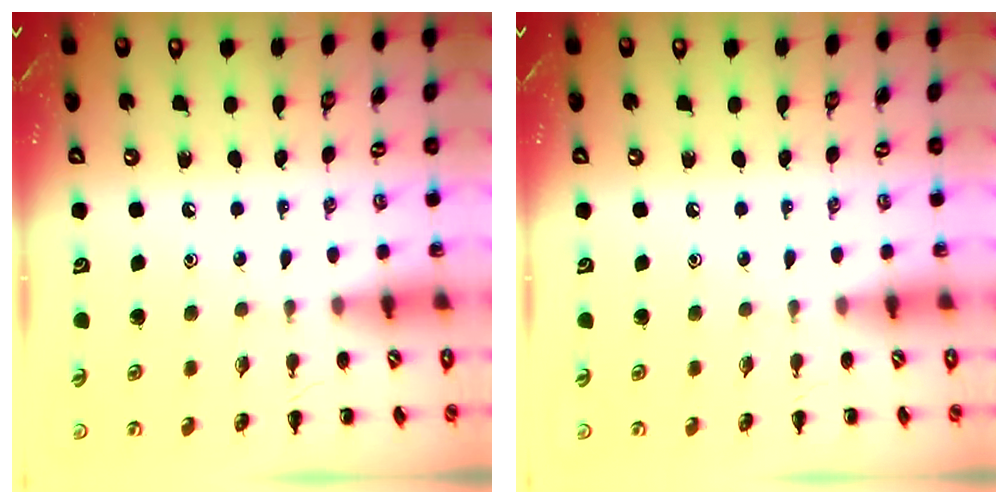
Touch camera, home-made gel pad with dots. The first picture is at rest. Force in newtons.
{"total": 0.0}